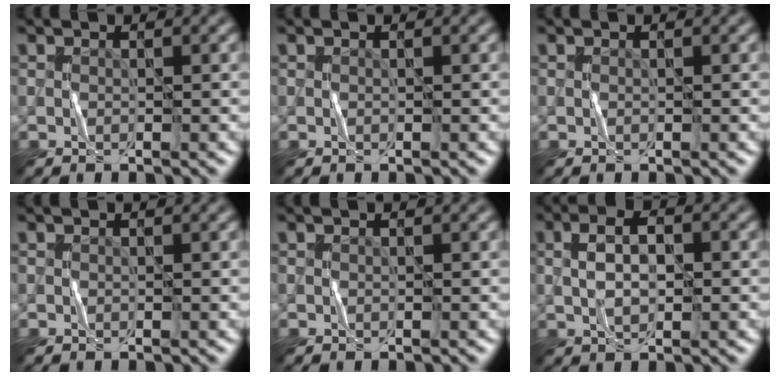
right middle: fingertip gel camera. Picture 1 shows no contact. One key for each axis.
{"total": 0.0}
{"total": 0.0}
{"total": 0.0}
{"total": 0.0}
{"total": 3.7, "fx": 0.2, "fy": 1.7, "fz": 3.2, "tx": -0.067, "ty": 0.006, "tz": 0.003}